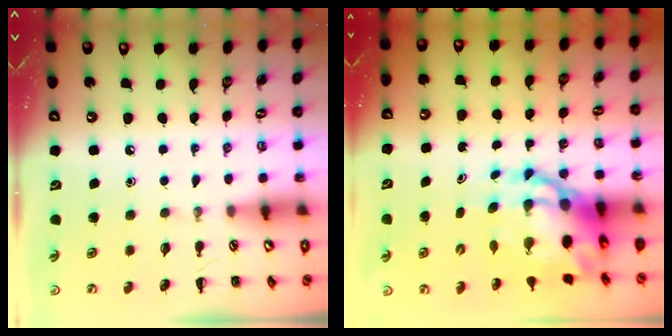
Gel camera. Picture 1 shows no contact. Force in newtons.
{"total": 11.5, "press": 11.1, "slide": 2.9}